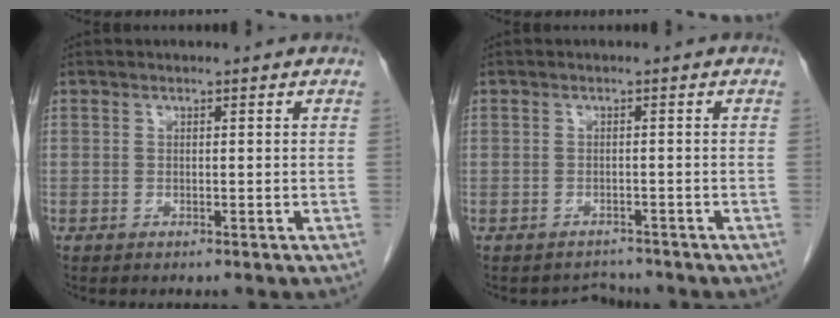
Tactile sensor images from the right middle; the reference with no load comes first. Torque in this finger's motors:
{"motor_torque": [-1.02, 0.08, -0.39, -0.10]}